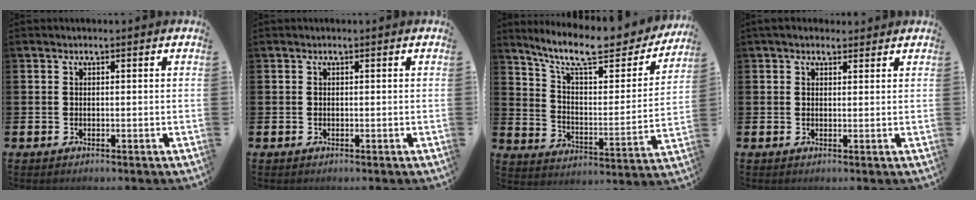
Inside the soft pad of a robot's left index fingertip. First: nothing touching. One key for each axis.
{"total": 0.0}
{"total": 11.8, "fx": 9.9, "fy": 2.8, "fz": 5.7, "tx": -0.134, "ty": -0.064, "tz": 0.168}
{"total": 2.2, "fx": 1.8, "fy": 1.1, "fz": 0.7, "tx": -0.002, "ty": 0.001, "tz": 0.030}